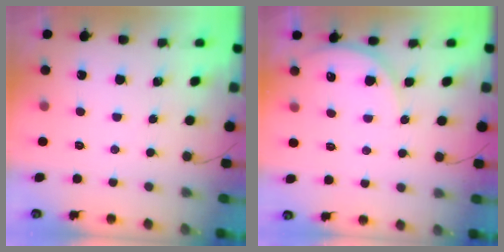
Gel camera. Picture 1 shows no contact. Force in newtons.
{"total": 7.2, "press": 7.2, "slide": 0.4}